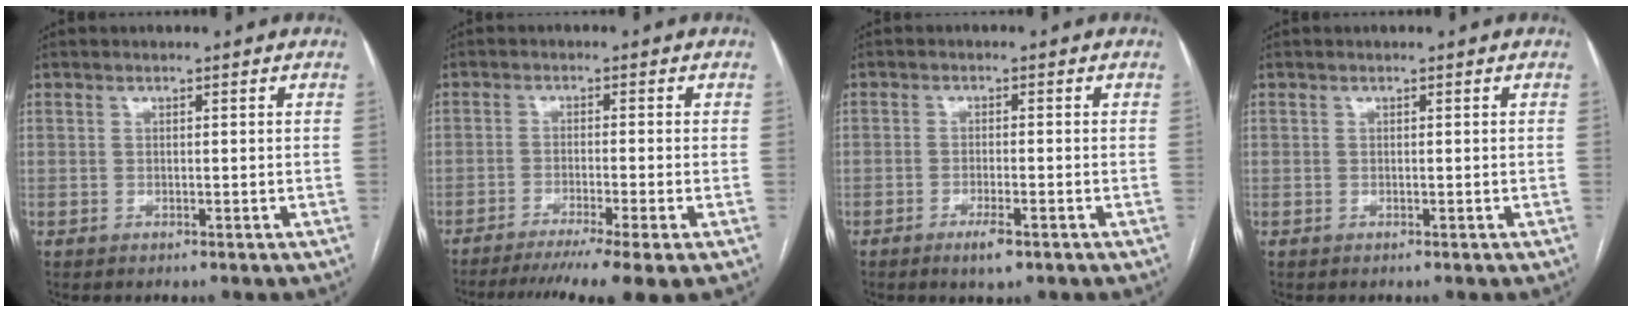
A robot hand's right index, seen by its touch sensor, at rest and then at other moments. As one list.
[{"total": 10.7, "force": [-8.2, -1.2, 6.7], "torque": [-0.091, -0.024, -0.124]}, {"total": 3.3, "force": [-2.0, 0.5, 2.6], "torque": [-0.047, -0.004, -0.032]}, {"total": 0.0}]